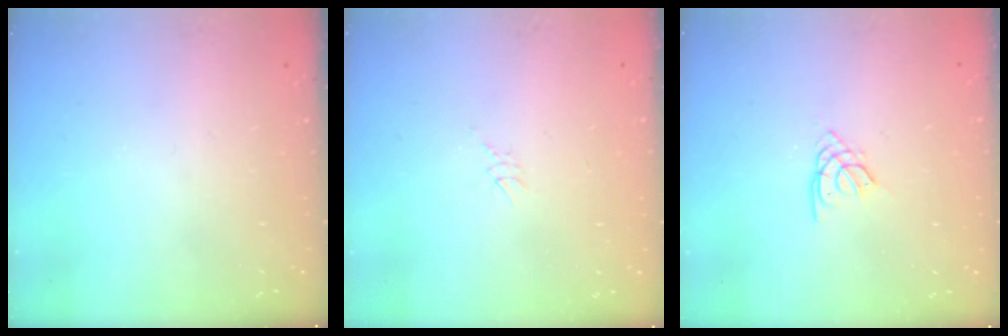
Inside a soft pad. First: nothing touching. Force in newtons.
{"total": 2.6, "press": 2.6, "slide": 0.2}
{"total": 2.5, "press": 2.4, "slide": 0.5}